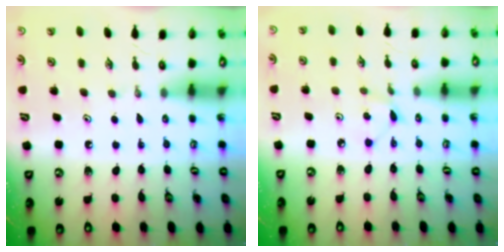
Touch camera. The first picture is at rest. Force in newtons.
{"total": 3.7, "press": 3.7, "slide": 0.4}